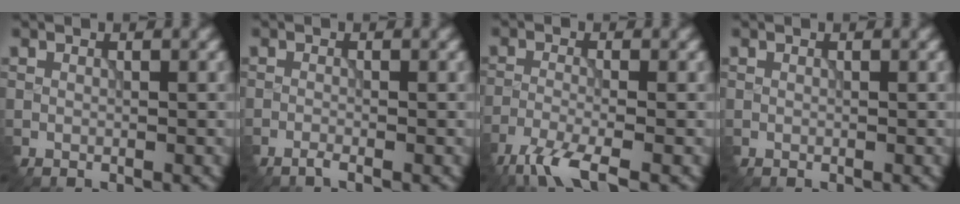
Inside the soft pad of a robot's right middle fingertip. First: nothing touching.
{"total": 1.2, "force": [-1.1, -0.2, 0.5], "torque": [-0.016, -0.002, -0.022]}
{"total": 4.8, "force": [-3.8, 0.6, 2.9], "torque": [-0.069, -0.010, -0.082]}
{"total": 0.0}